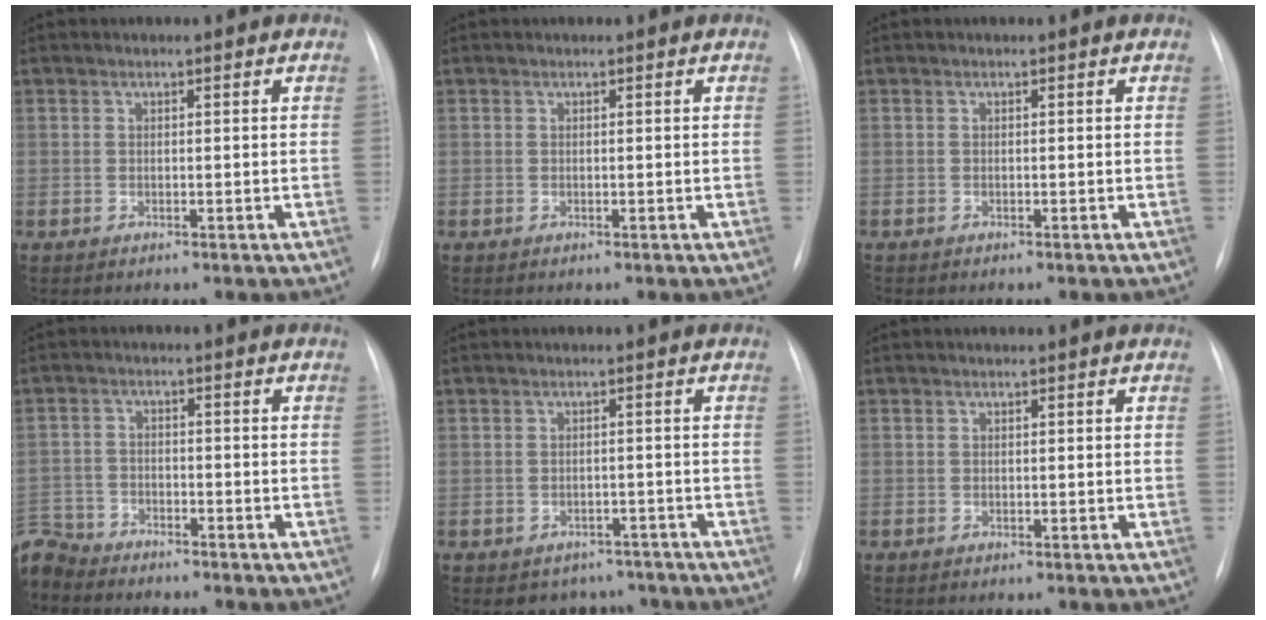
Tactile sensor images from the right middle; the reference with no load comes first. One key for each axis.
{"total": 0.0}
{"total": 0.0}
{"total": 8.5, "fx": -7.8, "fy": 3.1, "fz": 0.9, "tx": -0.028, "ty": 0.001, "tz": -0.140}
{"total": 5.3, "fx": -4.3, "fy": 3.1, "fz": 0.3, "tx": 0.011, "ty": 0.018, "tz": -0.052}
{"total": 0.0}